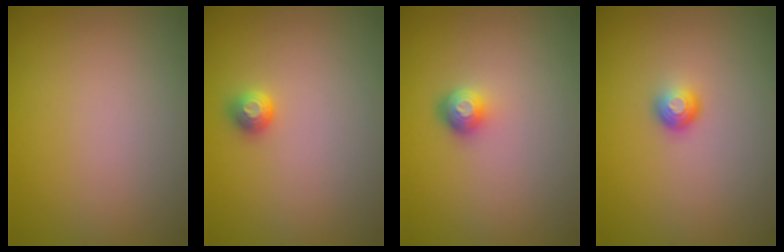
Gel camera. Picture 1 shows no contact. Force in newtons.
{"total": 1.1, "press": 1.1, "slide": 0.4}
{"total": 1.7, "press": 1.3, "slide": 1.2}
{"total": 1.4, "press": 1.0, "slide": 1.0}